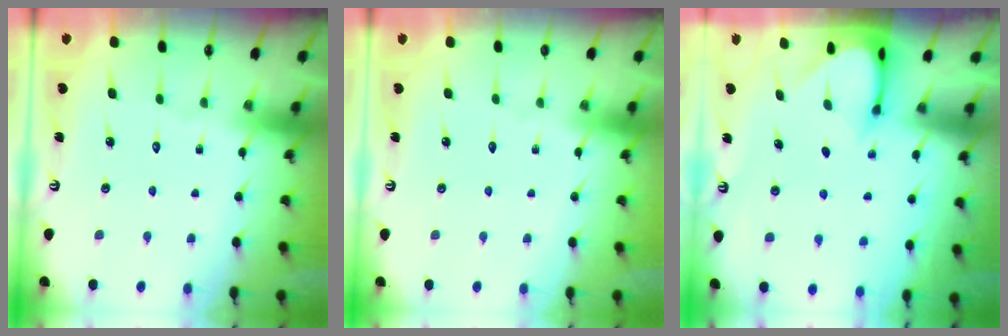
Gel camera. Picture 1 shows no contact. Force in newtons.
{"total": 0.0}
{"total": 3.2, "press": 3.2, "slide": 0.3}